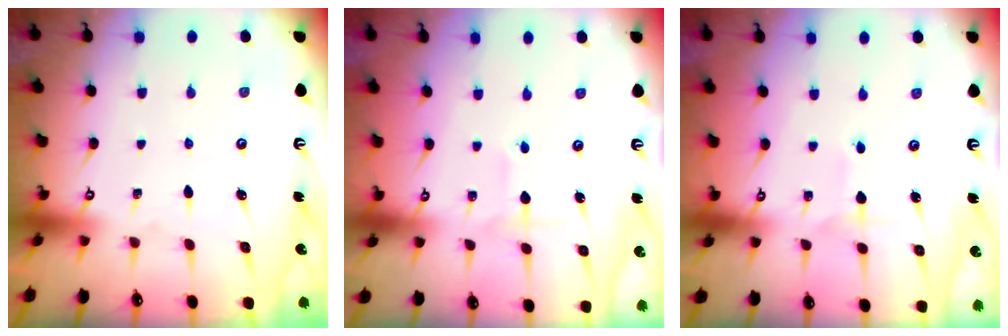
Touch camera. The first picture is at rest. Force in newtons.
{"total": 2.4, "press": 2.2, "slide": 0.9}
{"total": 1.4, "press": 1.4, "slide": 0.1}